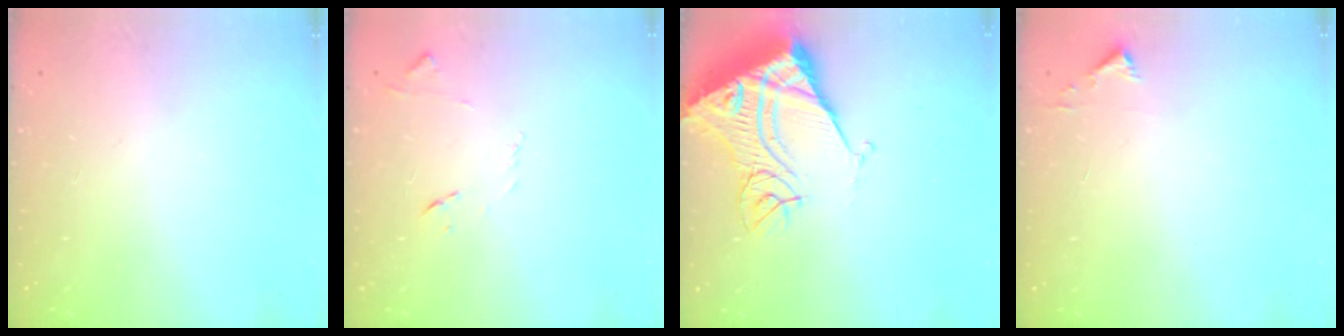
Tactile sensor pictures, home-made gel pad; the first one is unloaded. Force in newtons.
{"total": 7.8, "press": 7.8, "slide": 0.6}
{"total": 17.3, "press": 17.2, "slide": 2.1}
{"total": 2.3, "press": 2.3, "slide": 0.2}